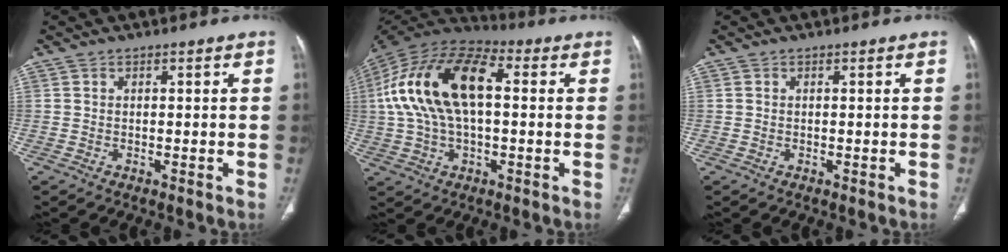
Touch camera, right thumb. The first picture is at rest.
{"total": 20.6, "force": [2.5, 10.8, 17.3], "torque": [-0.338, 0.034, 0.037]}
{"total": 0.0}